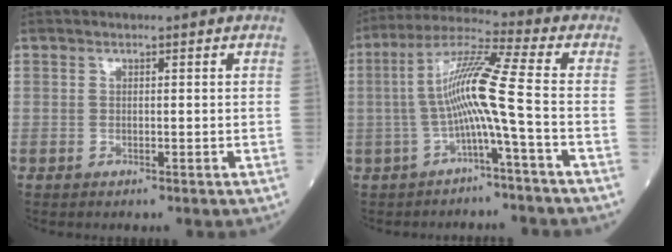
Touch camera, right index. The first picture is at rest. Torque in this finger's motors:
{"motor_torque": [1.43, -0.21, 0.73, 0.21]}